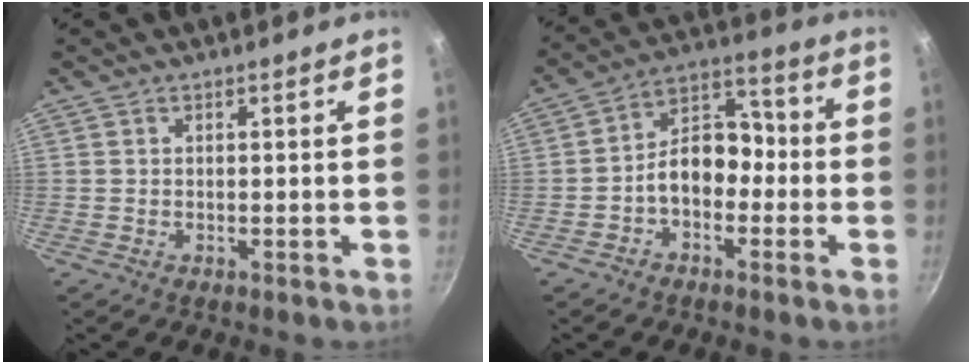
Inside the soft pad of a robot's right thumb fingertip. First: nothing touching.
{"total": 10.0, "force": [-2.5, 7.0, 6.7], "torque": [-0.062, 0.053, -0.057]}